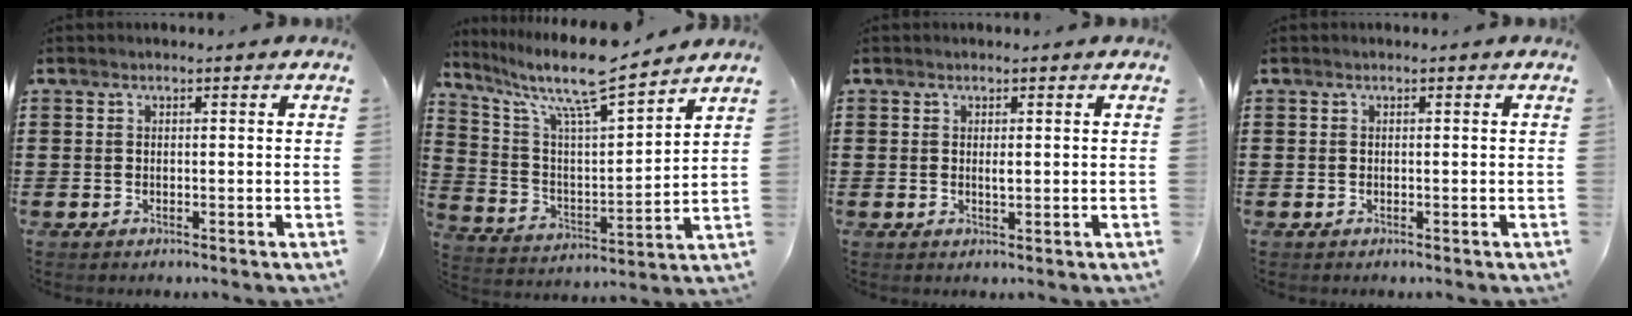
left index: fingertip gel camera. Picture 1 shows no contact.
{"total": 11.0, "force": [8.9, 1.1, 6.3], "torque": [-0.146, -0.056, 0.146]}
{"total": 1.1, "force": [0.3, 0.3, 1.0], "torque": [-0.020, -0.001, 0.005]}
{"total": 0.0}